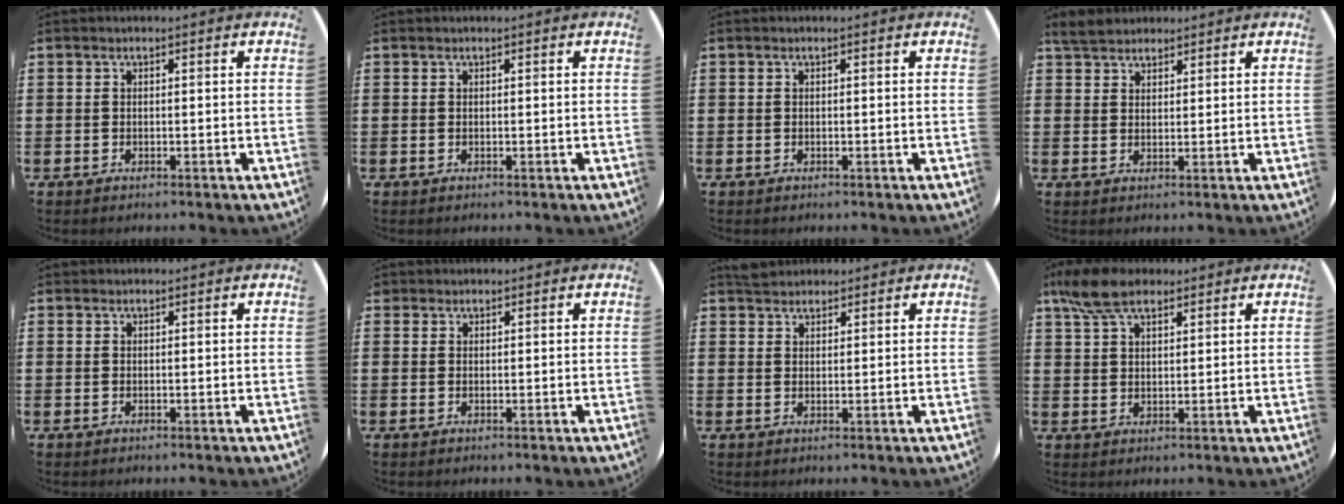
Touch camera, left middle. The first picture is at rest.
{"total": 0.0}
{"total": 0.0}
{"total": 3.4, "force": [3.2, 1.1, 0.5], "torque": [-0.010, -0.001, 0.059]}
{"total": 0.0}
{"total": 0.7, "force": [0.6, 0.3, -0.1], "torque": [0.002, 0.003, 0.012]}
{"total": 2.2, "force": [2.1, 0.7, 0.0], "torque": [0.004, 0.003, 0.040]}
{"total": 6.7, "force": [5.0, 2.7, 3.4], "torque": [-0.080, -0.001, 0.095]}